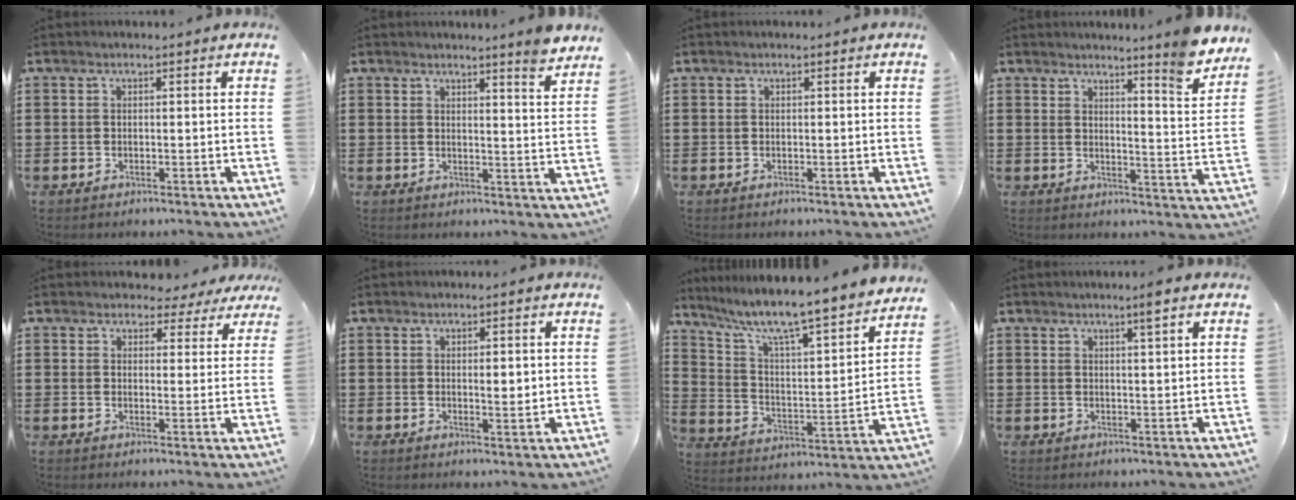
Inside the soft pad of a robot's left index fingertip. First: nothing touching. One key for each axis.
{"total": 4.0, "fx": 3.6, "fy": -1.0, "fz": 1.3, "tx": -0.030, "ty": -0.022, "tz": 0.061}
{"total": 0.0}
{"total": 5.9, "fx": 5.4, "fy": -0.9, "fz": 2.2, "tx": -0.040, "ty": -0.046, "tz": 0.089}
{"total": 3.2, "fx": 2.7, "fy": 1.6, "fz": 0.6, "tx": -0.017, "ty": -0.002, "tz": 0.047}
{"total": 2.7, "fx": 0.5, "fy": 0.7, "fz": 2.6, "tx": -0.042, "ty": 0.000, "tz": 0.005}
{"total": 7.4, "fx": 6.1, "fy": 0.2, "fz": 4.1, "tx": -0.107, "ty": -0.056, "tz": 0.095}
{"total": 2.7, "fx": 2.0, "fy": -0.3, "fz": 1.8, "tx": -0.028, "ty": -0.006, "tz": 0.033}